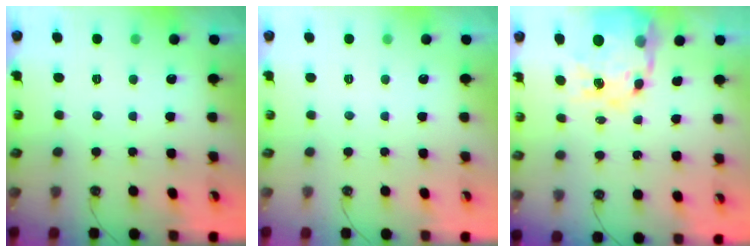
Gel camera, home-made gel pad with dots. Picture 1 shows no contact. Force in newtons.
{"total": 0.0}
{"total": 17.0, "press": 17.0, "slide": 1.6}